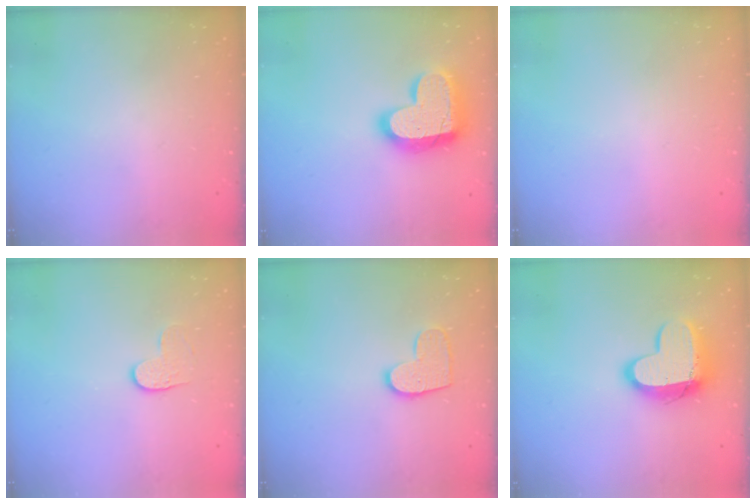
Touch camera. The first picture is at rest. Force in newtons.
{"total": 20.2, "press": 20.1, "slide": 1.3}
{"total": 0.0}
{"total": 4.0, "press": 4.0, "slide": 0.4}
{"total": 9.9, "press": 9.9, "slide": 0.4}
{"total": 14.2, "press": 14.1, "slide": 1.1}